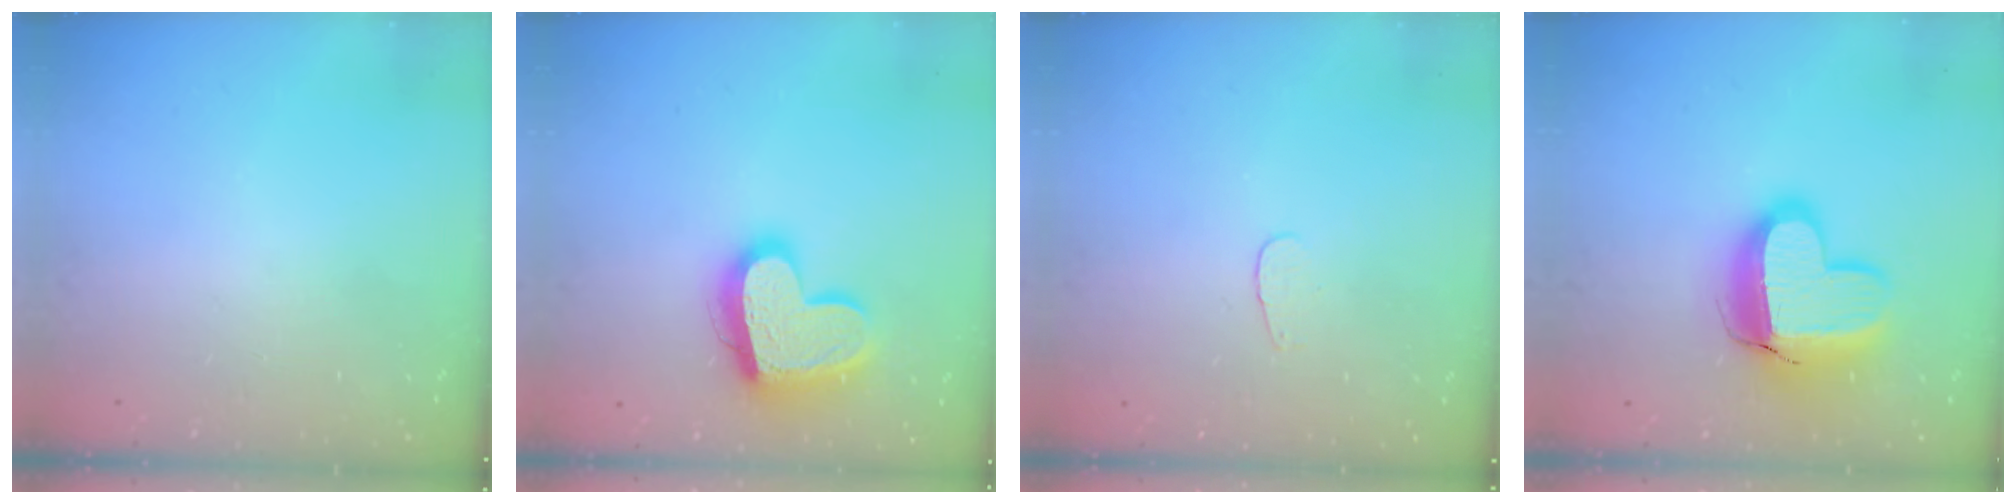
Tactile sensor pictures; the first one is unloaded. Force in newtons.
{"total": 18.7, "press": 18.6, "slide": 1.6}
{"total": 3.2, "press": 3.2, "slide": 0.3}
{"total": 17.3, "press": 17.2, "slide": 1.3}